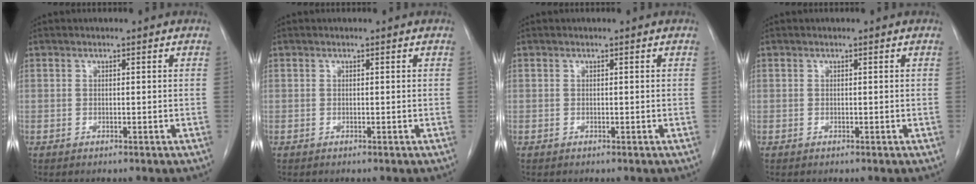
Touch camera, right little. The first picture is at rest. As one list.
[{"total": 0.0}, {"total": 0.0}, {"total": 0.0}]